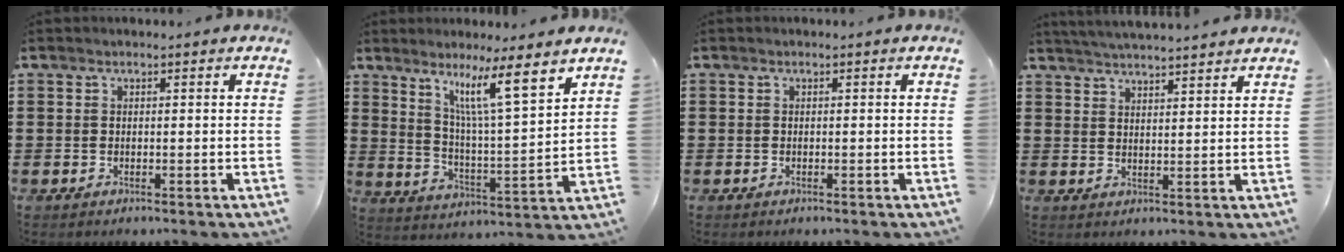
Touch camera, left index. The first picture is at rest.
{"total": 10.0, "force": [7.0, 0.5, 7.2], "torque": [-0.134, -0.041, 0.113]}
{"total": 0.0}
{"total": 3.4, "force": [3.4, -0.7, 0.3], "torque": [-0.017, -0.016, 0.060]}